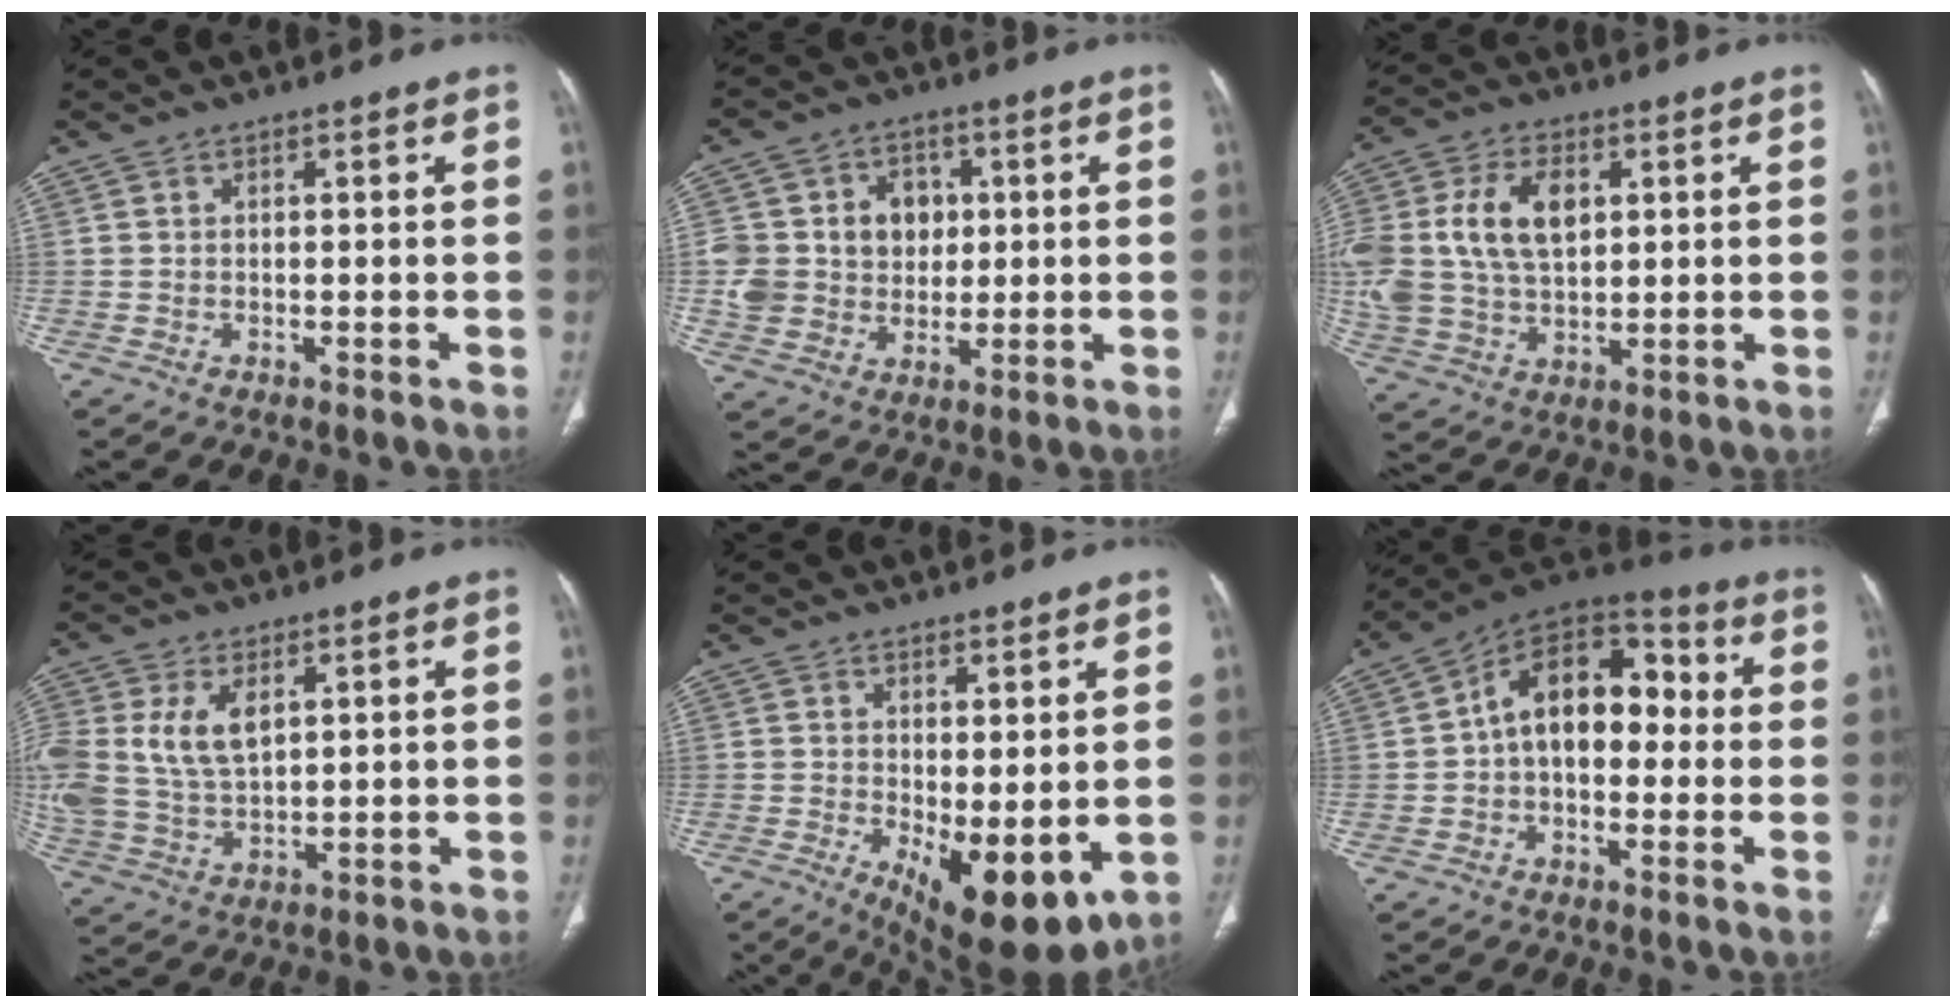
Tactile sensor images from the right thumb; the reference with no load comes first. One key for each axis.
{"total": 13.1, "fx": 1.6, "fy": 11.7, "fz": 5.8, "tx": -0.063, "ty": 0.015, "tz": 0.043}
{"total": 20.2, "fx": 4.0, "fy": 13.8, "fz": 14.3, "tx": -0.319, "ty": 0.008, "tz": 0.083}
{"total": 13.1, "fx": 3.7, "fy": 8.1, "fz": 9.6, "tx": -0.207, "ty": -0.006, "tz": 0.083}
{"total": 11.5, "fx": -1.6, "fy": 4.7, "fz": 10.4, "tx": -0.146, "ty": -0.026, "tz": -0.004}
{"total": 14.9, "fx": 0.2, "fy": 9.6, "fz": 11.4, "tx": -0.140, "ty": 0.048, "tz": -0.011}